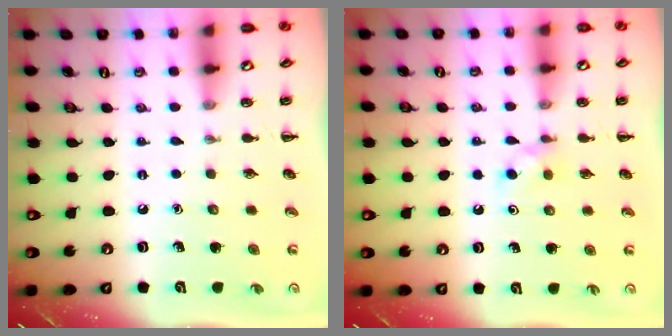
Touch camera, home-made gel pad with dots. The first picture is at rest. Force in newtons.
{"total": 3.5, "press": 3.4, "slide": 1.1}